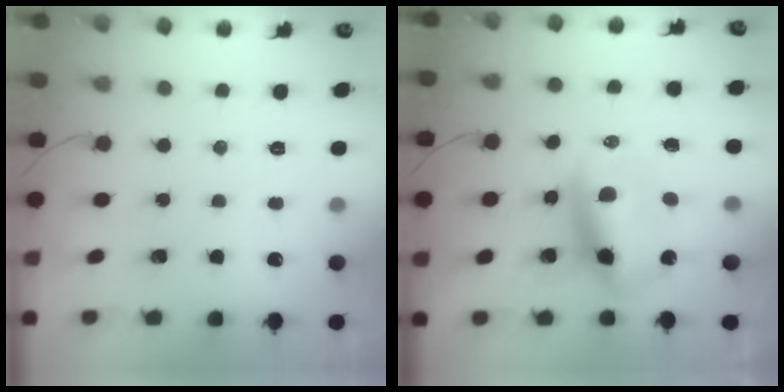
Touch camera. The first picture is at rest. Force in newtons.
{"total": 10.1, "press": 9.7, "slide": 2.7}